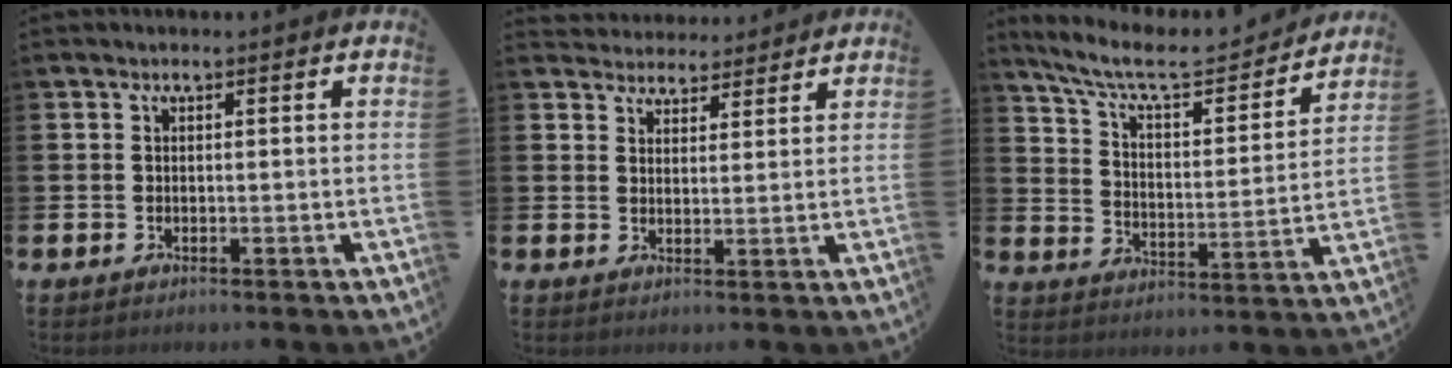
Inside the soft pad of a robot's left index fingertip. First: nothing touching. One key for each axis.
{"total": 3.8, "fx": 3.6, "fy": 1.0, "fz": -0.5, "tx": 0.001, "ty": -0.022, "tz": 0.064}
{"total": 8.8, "fx": 7.6, "fy": 2.4, "fz": 3.8, "tx": -0.100, "ty": -0.046, "tz": 0.127}